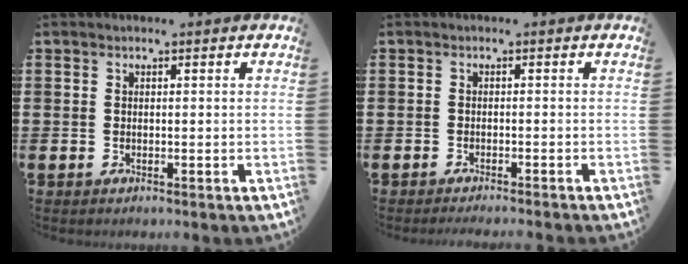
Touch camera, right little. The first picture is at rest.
{"total": 0.9, "force": [-0.9, -0.2, 0.1], "torque": [-0.003, -0.001, -0.017]}